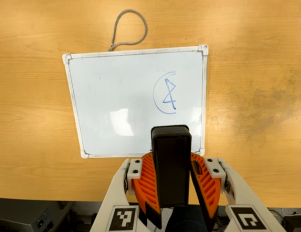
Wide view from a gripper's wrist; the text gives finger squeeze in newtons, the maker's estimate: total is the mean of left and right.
{"total": 7.5, "left": 8.2, "right": 6.8}